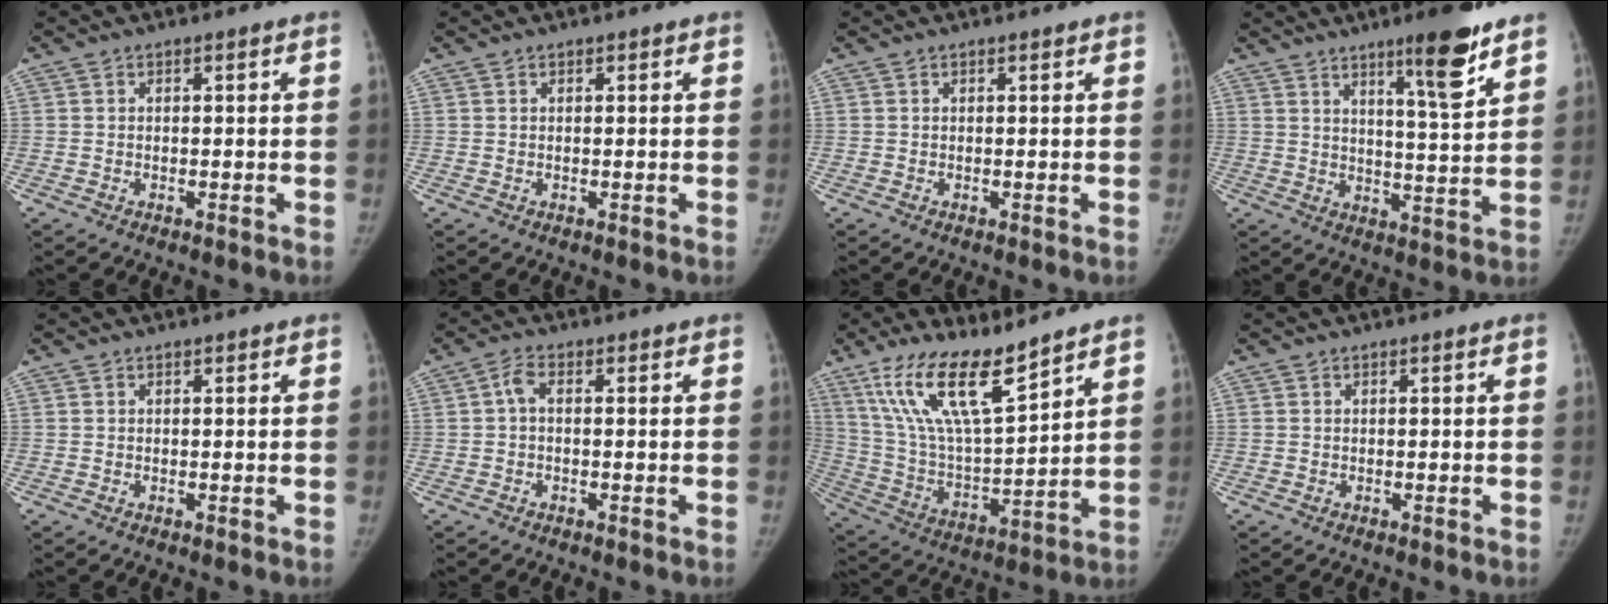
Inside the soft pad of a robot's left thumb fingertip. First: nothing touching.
{"total": 0.0}
{"total": 0.0}
{"total": 10.5, "force": [6.9, 1.1, 7.8], "torque": [-0.108, -0.046, 0.105]}
{"total": 0.0}
{"total": 2.4, "force": [-0.2, 1.2, 2.0], "torque": [-0.038, 0.008, -0.012]}
{"total": 16.8, "force": [11.5, 4.1, 11.6], "torque": [-0.203, -0.062, 0.232]}
{"total": 0.0}